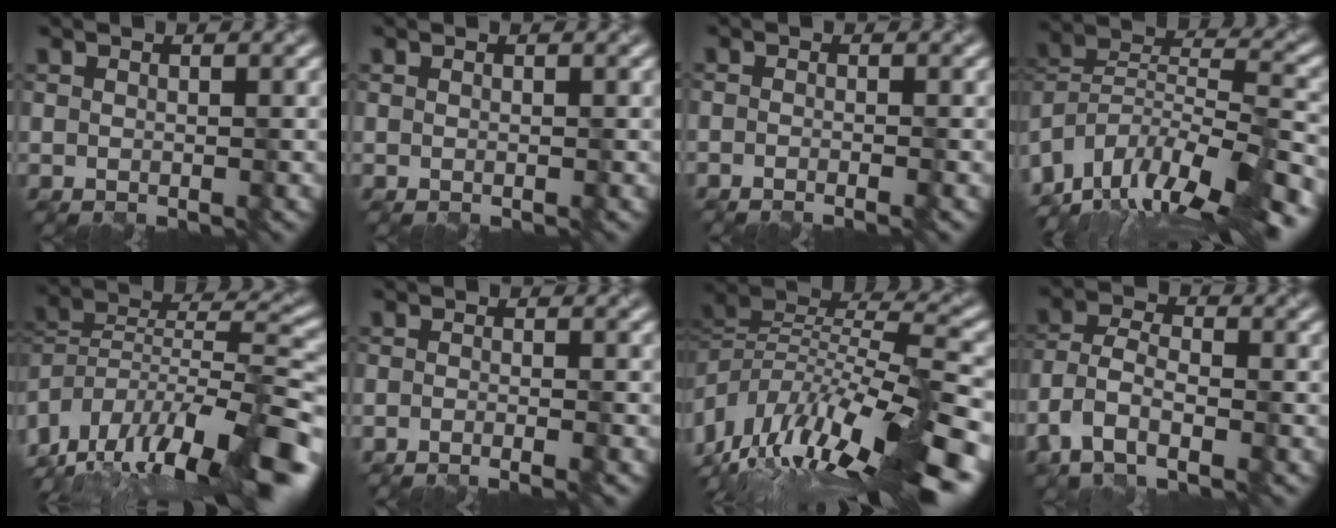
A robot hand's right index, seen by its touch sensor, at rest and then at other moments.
{"total": 0.0}
{"total": 1.8, "force": [-1.0, 0.8, 1.3], "torque": [0.002, -0.004, -0.019]}
{"total": 14.9, "force": [-11.7, 4.2, 8.1], "torque": [-0.139, 0.021, -0.188]}
{"total": 15.8, "force": [-10.6, 5.2, 10.6], "torque": [-0.168, 0.032, -0.173]}
{"total": 2.8, "force": [-1.8, 1.0, 1.8], "torque": [-0.005, -0.003, -0.030]}
{"total": 14.2, "force": [-5.5, 4.2, 12.4], "torque": [-0.211, 0.020, -0.088]}
{"total": 4.9, "force": [-3.1, 2.4, 2.9], "torque": [-0.072, -0.002, -0.068]}